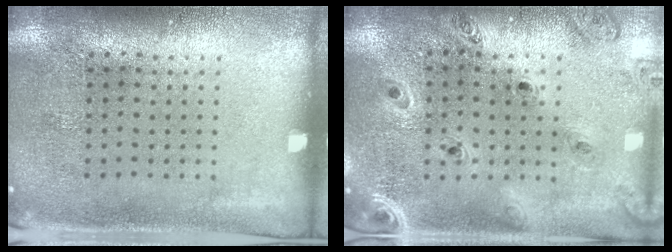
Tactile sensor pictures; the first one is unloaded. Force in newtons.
{"total": 1.4, "press": 1.4, "slide": 0.2}